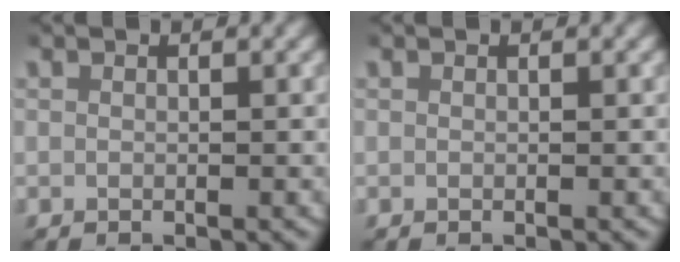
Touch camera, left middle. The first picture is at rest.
{"total": 0.0}